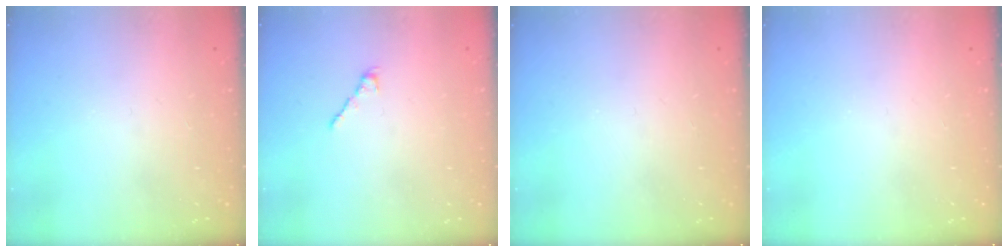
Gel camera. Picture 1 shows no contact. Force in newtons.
{"total": 1.7, "press": 1.5, "slide": 0.6}
{"total": 0.0}
{"total": 0.0}